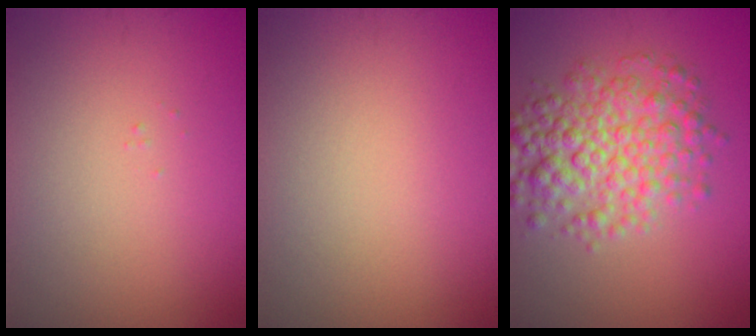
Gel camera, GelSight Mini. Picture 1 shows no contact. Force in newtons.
{"total": 0.0}
{"total": 6.2, "press": 6.2, "slide": 0.1}